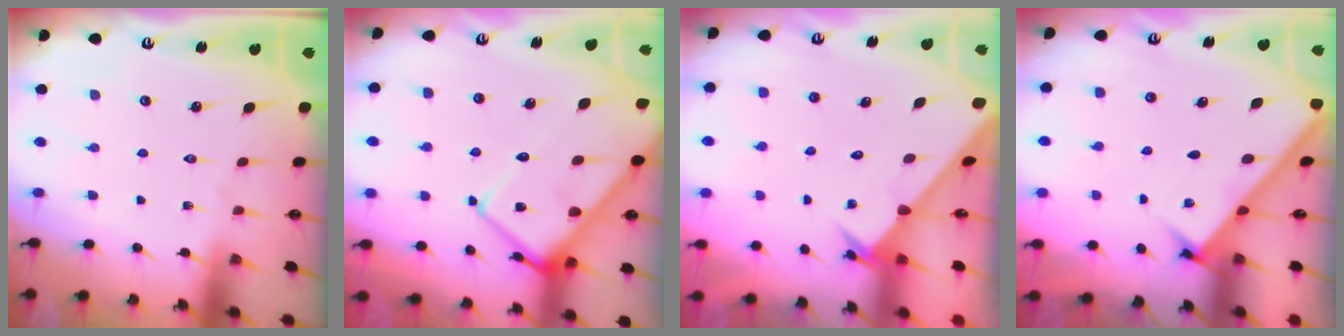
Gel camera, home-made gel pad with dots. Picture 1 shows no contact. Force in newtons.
{"total": 13.9, "press": 13.8, "slide": 1.2}
{"total": 2.6, "press": 2.6, "slide": 0.2}
{"total": 2.5, "press": 2.5, "slide": 0.3}